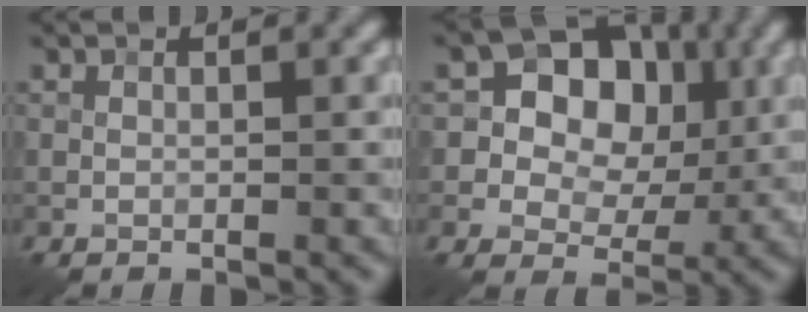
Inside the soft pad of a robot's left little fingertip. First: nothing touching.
{"total": 9.3, "force": [2.1, 7.5, 5.1], "torque": [-0.056, 0.029, 0.004]}